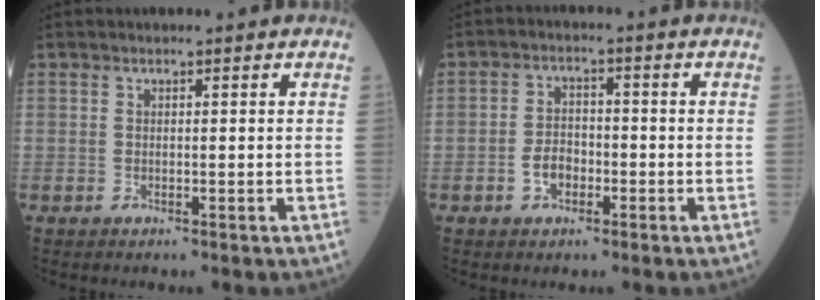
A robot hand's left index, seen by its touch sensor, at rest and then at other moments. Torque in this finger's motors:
{"motor_torque": [0.53, 0.00, 0.14, 0.06]}